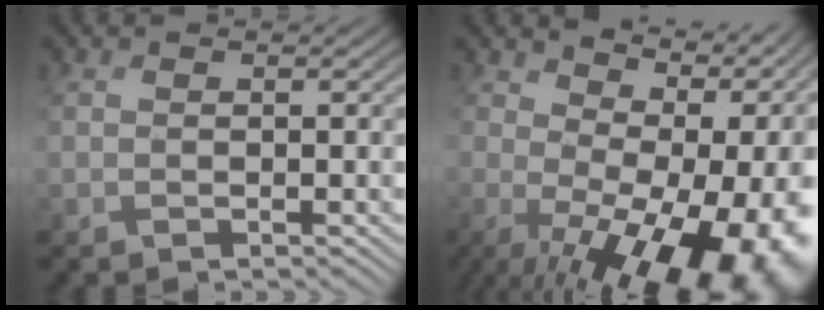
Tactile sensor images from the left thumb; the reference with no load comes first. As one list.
[{"total": 18.9, "force": [-1.2, 11.0, 15.3], "torque": [-0.173, -0.018, 0.020]}]